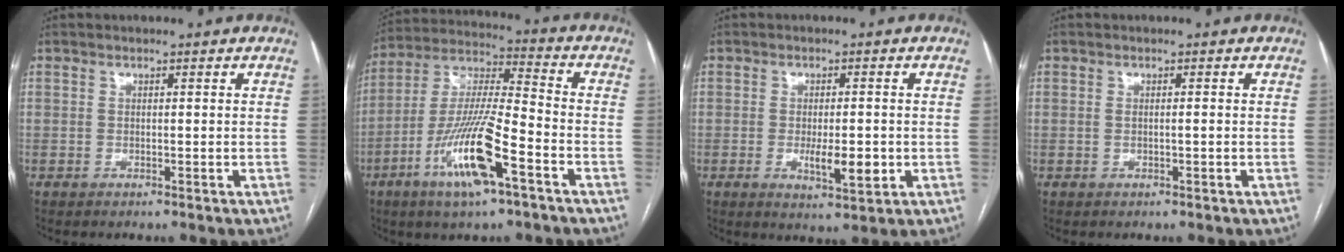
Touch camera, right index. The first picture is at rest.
{"total": 16.0, "force": [-7.3, 2.0, 14.1], "torque": [-0.281, -0.015, -0.132]}
{"total": 5.5, "force": [-1.2, 1.5, 5.2], "torque": [-0.086, -0.008, -0.013]}
{"total": 0.9, "force": [-0.1, 0.1, 0.9], "torque": [-0.017, 0.000, 0.002]}